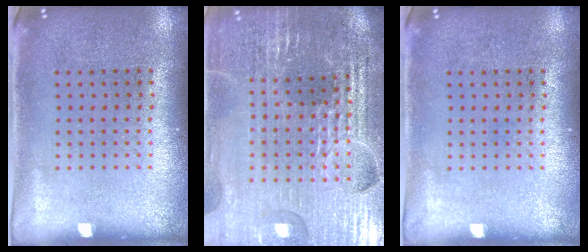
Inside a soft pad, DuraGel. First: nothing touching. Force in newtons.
{"total": 4.7, "press": 4.5, "slide": 1.5}
{"total": 0.0}